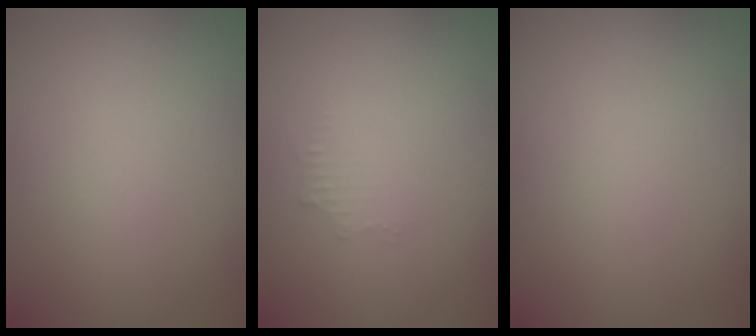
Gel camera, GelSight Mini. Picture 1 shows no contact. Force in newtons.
{"total": 0.9, "press": 0.8, "slide": 0.1}
{"total": 0.0}